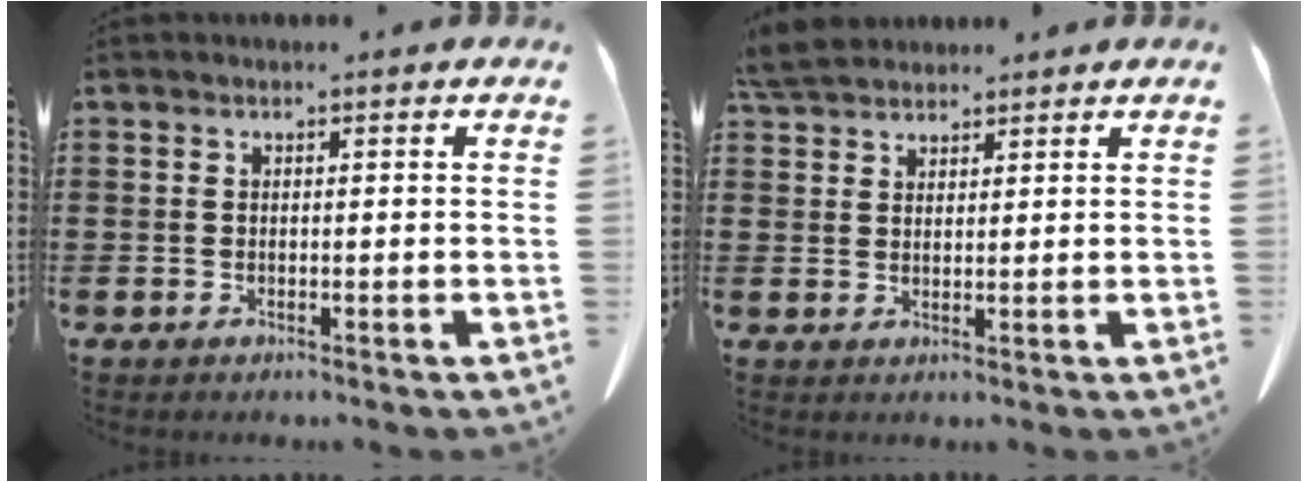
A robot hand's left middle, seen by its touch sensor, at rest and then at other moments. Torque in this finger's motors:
{"motor_torque": [1.00, 0.78, 0.13, 0.07]}